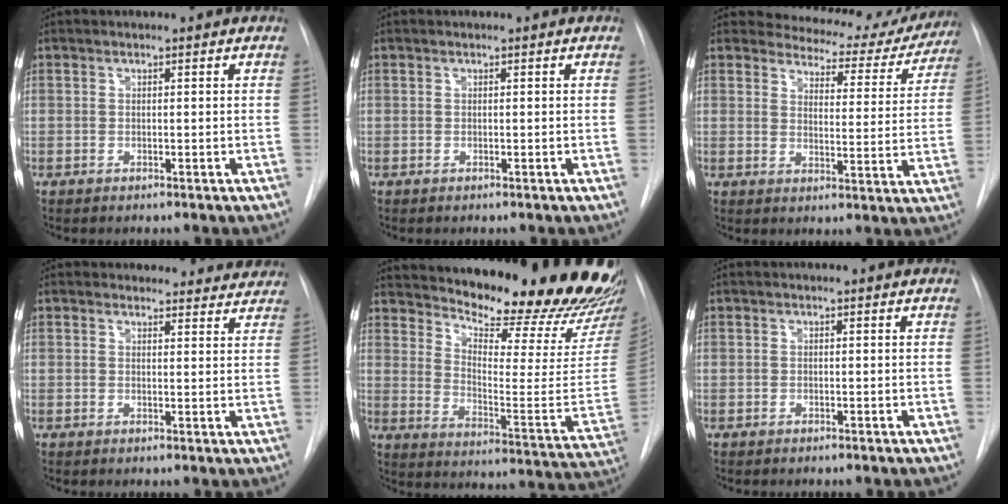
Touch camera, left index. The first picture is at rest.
{"total": 0.0}
{"total": 15.1, "force": [14.0, 5.2, 2.8], "torque": [-0.009, -0.032, 0.145]}
{"total": 10.0, "force": [9.4, 3.4, 0.1], "torque": [0.043, 0.000, 0.078]}
{"total": 26.4, "force": [24.2, 2.1, 10.5], "torque": [-0.165, -0.126, 0.312]}
{"total": 0.0}